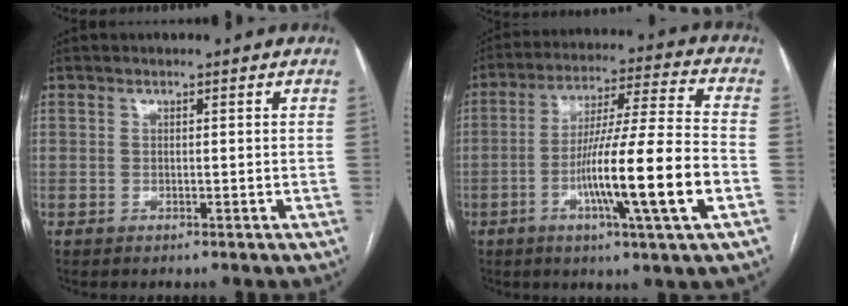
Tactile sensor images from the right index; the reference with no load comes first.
{"total": 16.4, "force": [-4.9, -0.7, 15.6], "torque": [-0.273, -0.007, -0.087]}